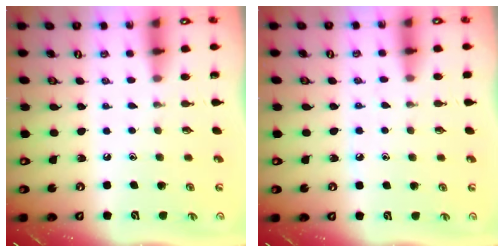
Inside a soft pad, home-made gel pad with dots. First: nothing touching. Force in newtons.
{"total": 5.9, "press": 5.9, "slide": 0.8}